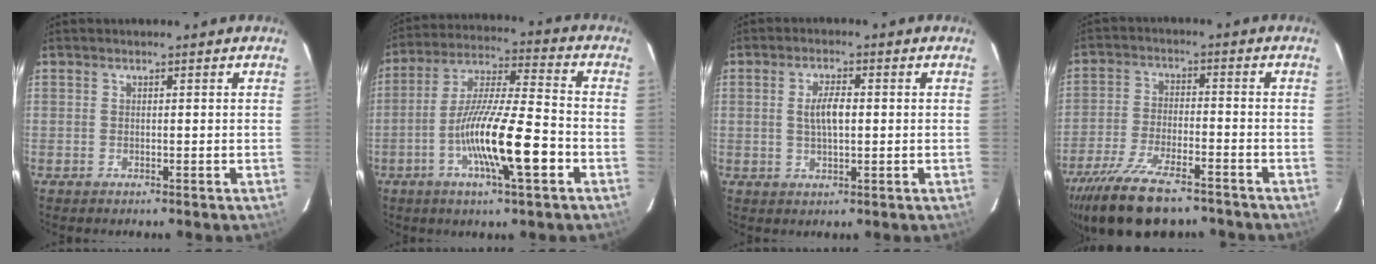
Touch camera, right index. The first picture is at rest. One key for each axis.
{"total": 15.2, "fx": -5.7, "fy": 1.8, "fz": 14.0, "tx": -0.261, "ty": -0.008, "tz": -0.108}
{"total": 4.3, "fx": 0.3, "fy": 1.5, "fz": 4.1, "tx": -0.077, "ty": 0.003, "tz": 0.009}
{"total": 17.2, "fx": -13.3, "fy": 5.5, "fz": 9.4, "tx": -0.201, "ty": -0.039, "tz": -0.225}